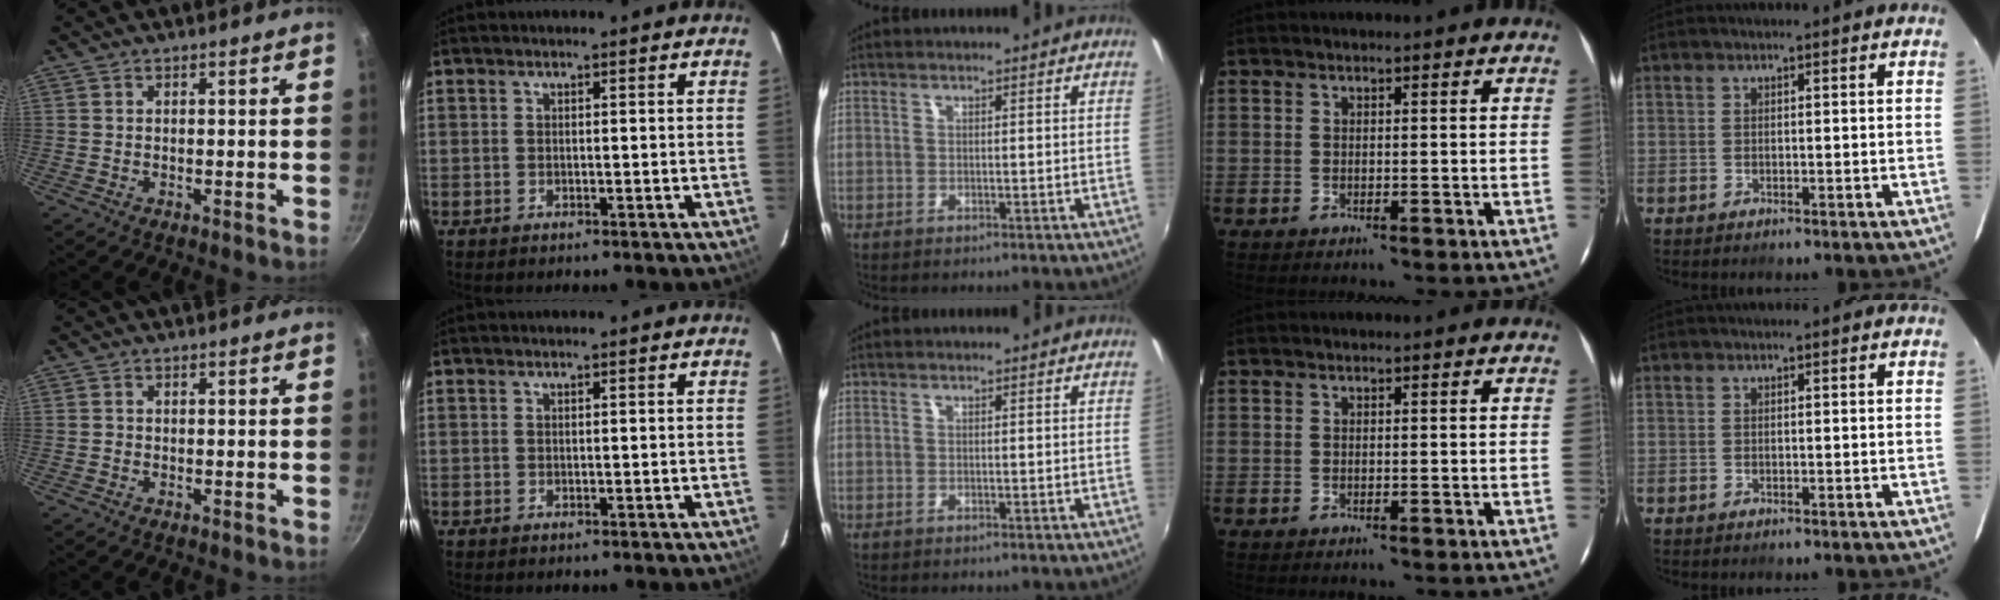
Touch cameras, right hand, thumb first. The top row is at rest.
{}